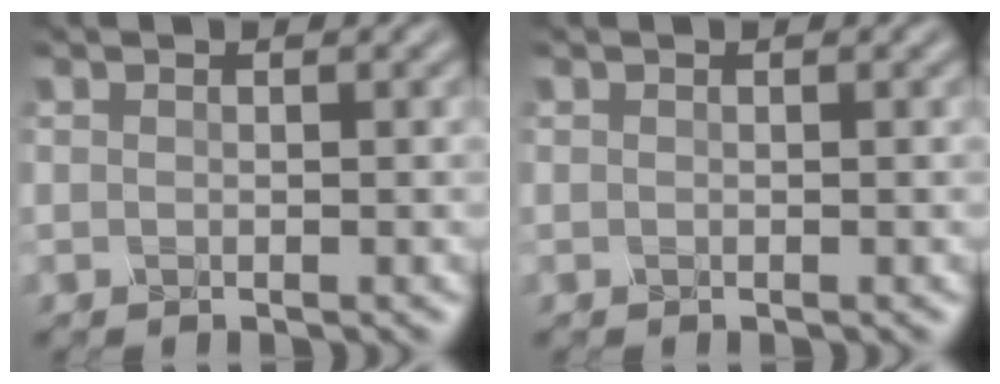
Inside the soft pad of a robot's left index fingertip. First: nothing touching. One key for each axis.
{"total": 0.0}